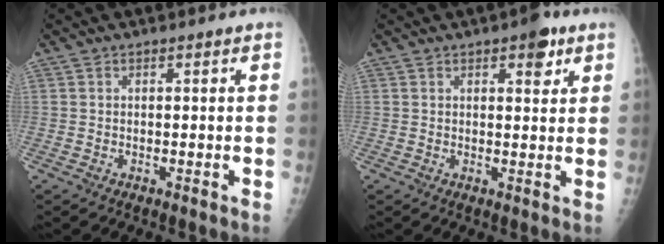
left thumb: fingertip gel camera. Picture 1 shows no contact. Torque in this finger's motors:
{"motor_torque": [0.55, 0.33, 0.42, -0.25, 0.01]}